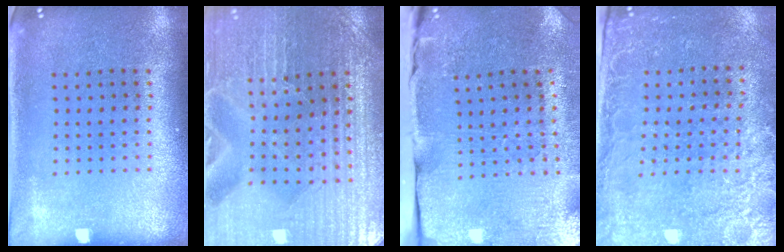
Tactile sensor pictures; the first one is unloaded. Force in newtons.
{"total": 3.6, "press": 3.6, "slide": 0.5}
{"total": 3.8, "press": 3.4, "slide": 1.7}
{"total": 2.7, "press": 2.4, "slide": 1.2}